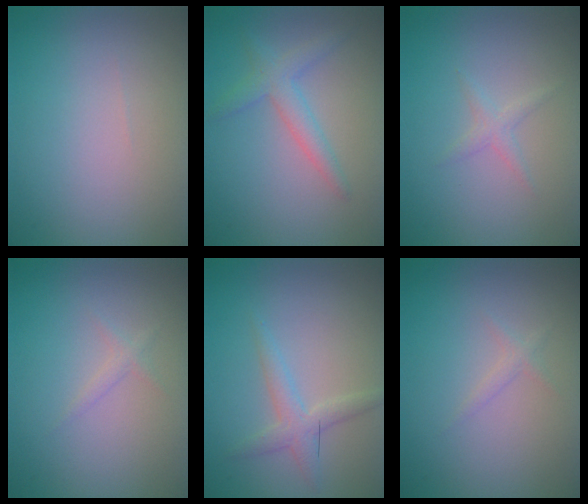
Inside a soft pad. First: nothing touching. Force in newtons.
{"total": 2.5, "press": 2.5, "slide": 0.1}
{"total": 1.1, "press": 1.1, "slide": 0.1}
{"total": 0.8, "press": 0.8, "slide": 0.0}
{"total": 2.1, "press": 2.1, "slide": 0.1}
{"total": 0.8, "press": 0.8, "slide": 0.0}